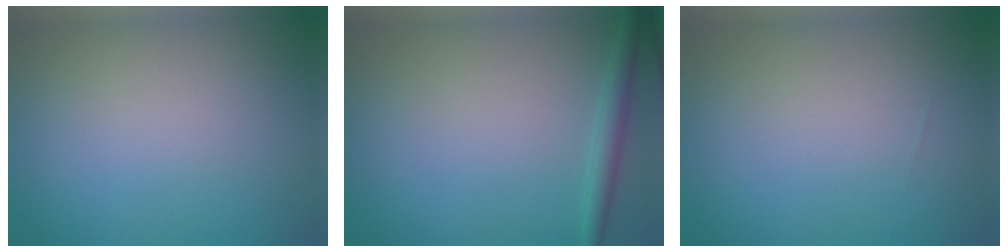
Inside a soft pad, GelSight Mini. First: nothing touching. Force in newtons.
{"total": 1.8, "press": 1.8, "slide": 0.1}
{"total": 0.0}